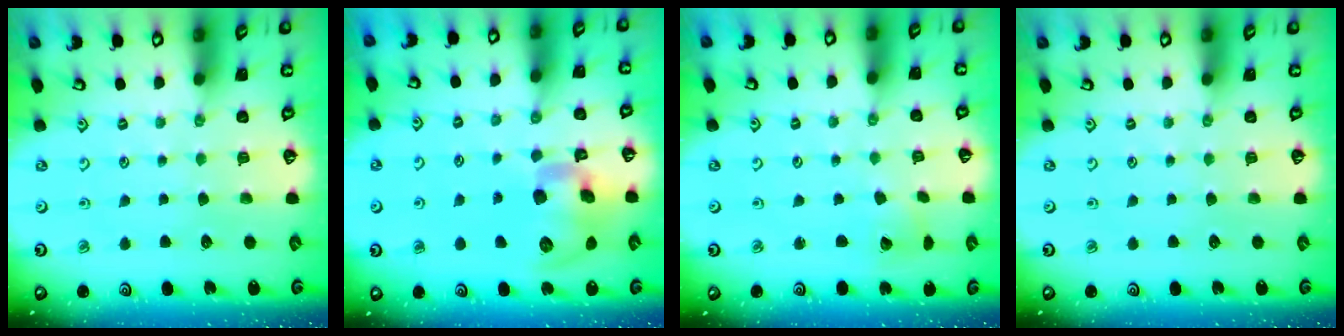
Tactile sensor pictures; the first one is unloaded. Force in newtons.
{"total": 14.0, "press": 13.8, "slide": 2.3}
{"total": 3.5, "press": 3.4, "slide": 0.5}
{"total": 0.0}